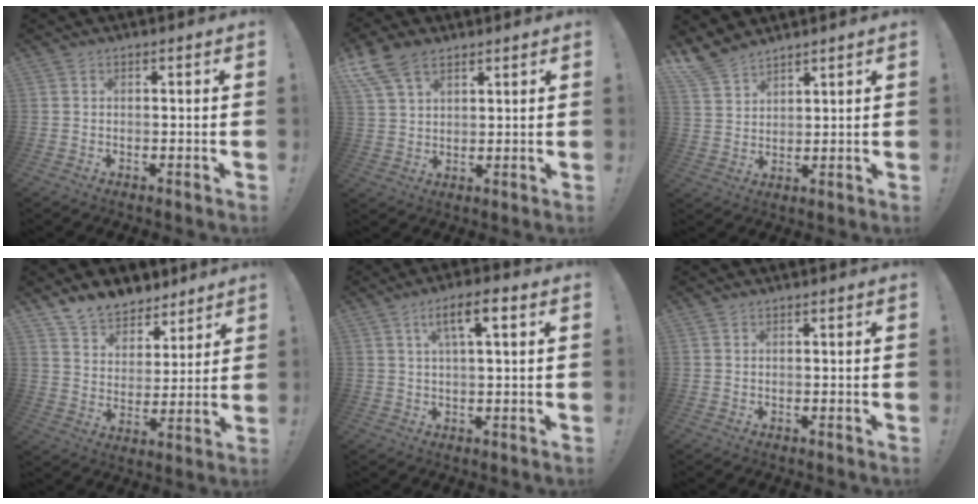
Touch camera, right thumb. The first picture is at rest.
{"total": 10.3, "force": [6.6, 6.0, 5.3], "torque": [-0.099, -0.020, 0.132]}
{"total": 7.3, "force": [6.3, 3.0, 2.1], "torque": [-0.047, -0.038, 0.125]}
{"total": 10.2, "force": [8.7, 5.0, 1.6], "torque": [-0.041, -0.070, 0.170]}
{"total": 7.2, "force": [2.7, 1.6, 6.5], "torque": [-0.108, 0.000, 0.039]}
{"total": 0.0}